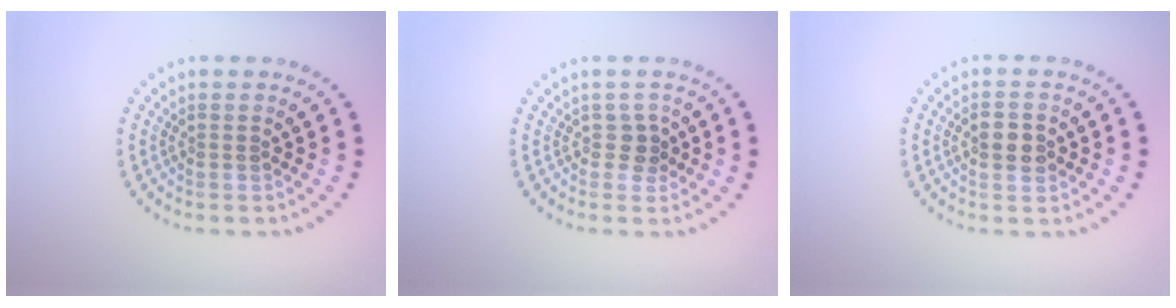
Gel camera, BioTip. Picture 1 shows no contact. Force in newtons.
{"total": 1.3, "press": 1.0, "slide": 0.8}
{"total": 2.8, "press": 2.8, "slide": 0.0}